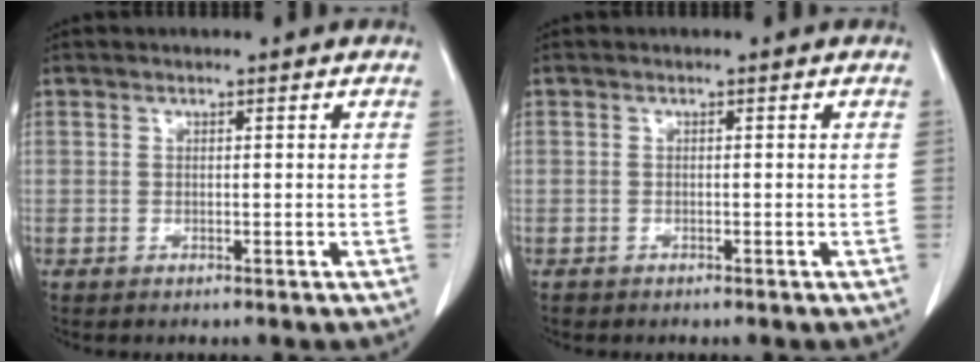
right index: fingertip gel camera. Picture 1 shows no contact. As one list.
[{"total": 0.6, "force": [-0.3, 0.5, -0.1], "torque": [-0.003, 0.004, -0.008]}]